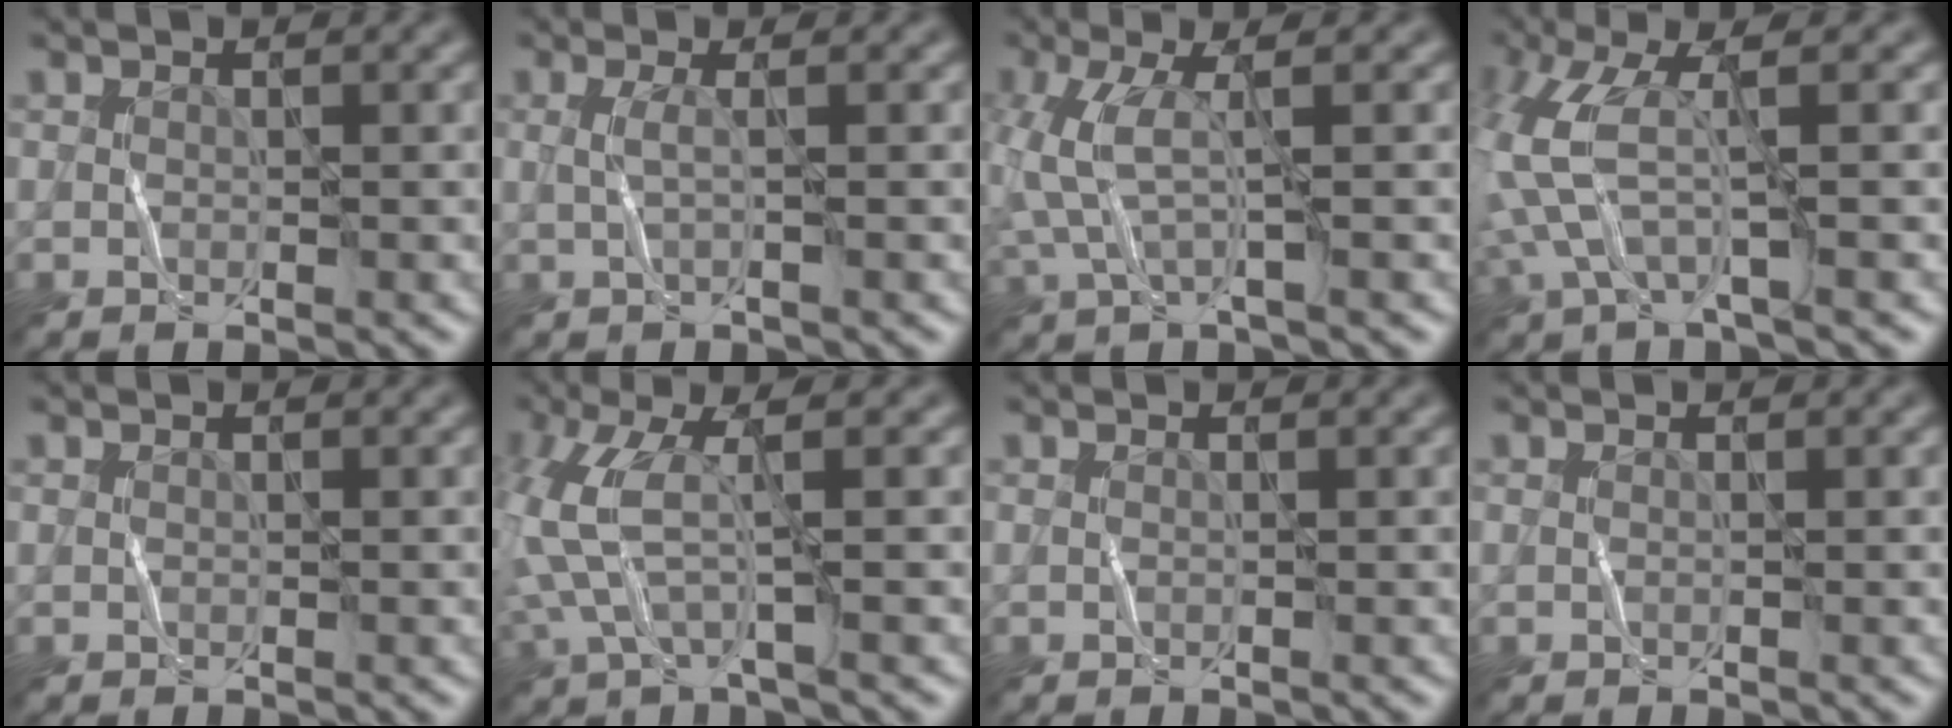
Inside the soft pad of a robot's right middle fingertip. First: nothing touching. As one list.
[{"total": 1.2, "force": [-0.1, 0.1, 1.1], "torque": [-0.022, -0.003, -0.004]}, {"total": 3.6, "force": [-0.1, 0.8, 3.6], "torque": [-0.098, 0.002, -0.004]}, {"total": 5.8, "force": [-0.2, 1.5, 5.6], "torque": [-0.152, 0.003, -0.009]}, {"total": 0.0}, {"total": 5.1, "force": [0.2, 1.2, 4.9], "torque": [-0.133, 0.000, 0.001]}, {"total": 0.0}, {"total": 0.0}]